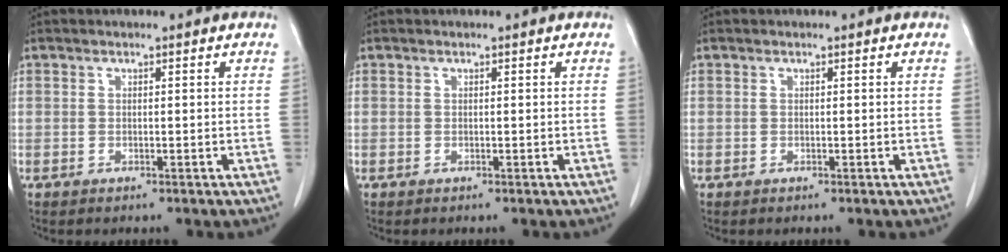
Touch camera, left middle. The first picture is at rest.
{"total": 0.0}
{"total": 0.0}